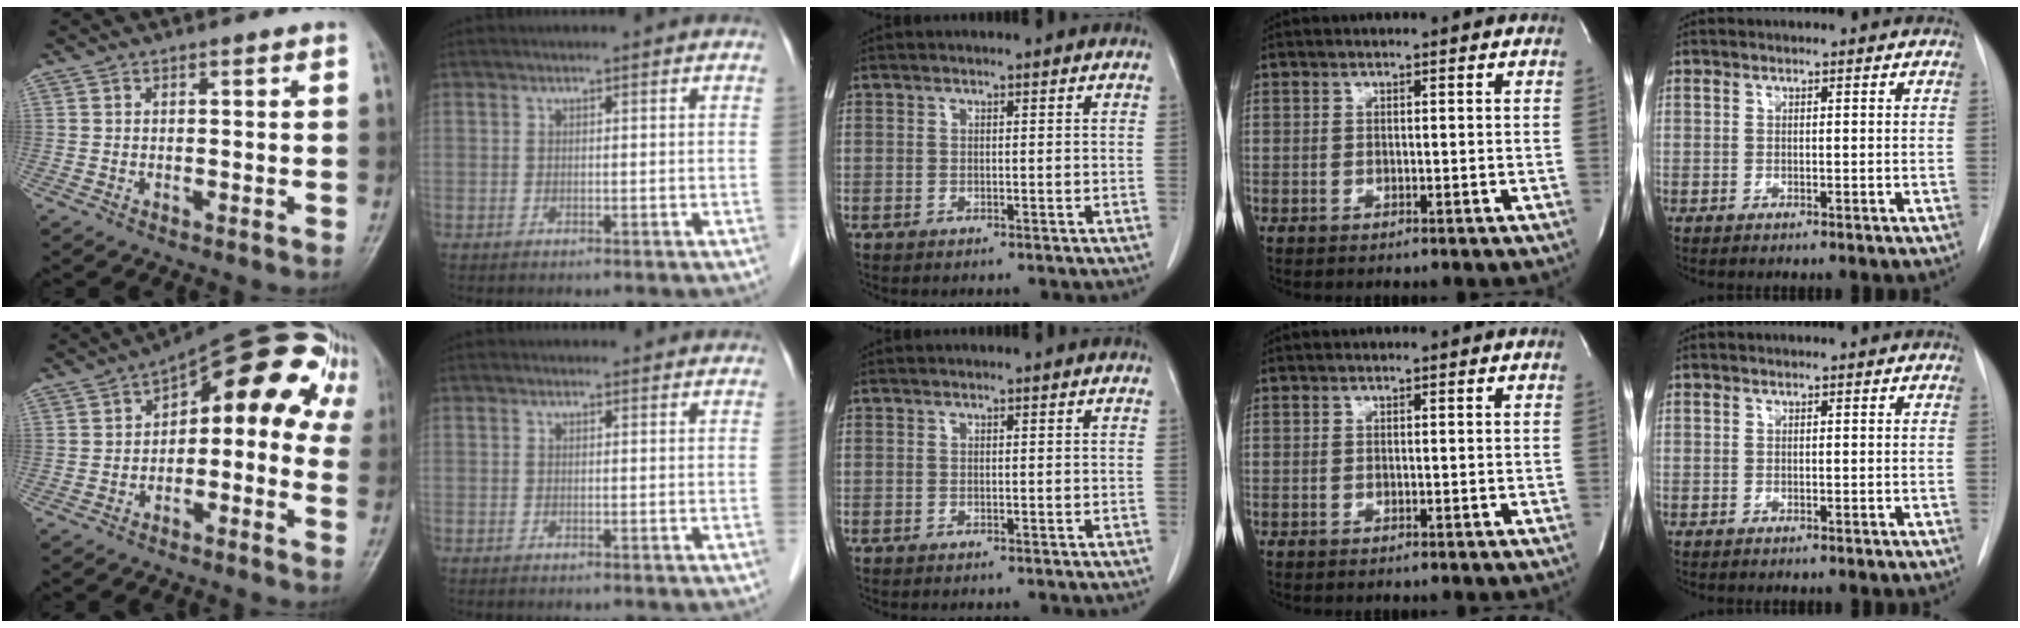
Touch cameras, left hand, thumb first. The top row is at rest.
{"thumb": {"total": 16.0, "force": [1.6, 9.0, 13.2], "torque": [-0.125, 0.057, 0.010]}, "index": {"total": 1.8, "force": [1.7, 0.5, 0.1], "torque": [-0.010, 0.004, 0.017]}}